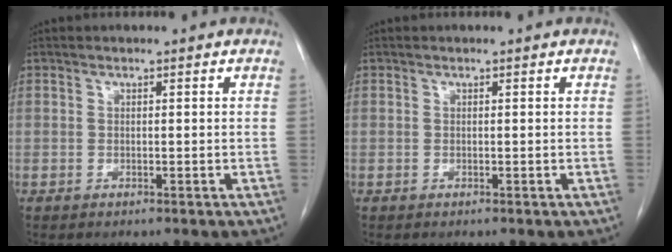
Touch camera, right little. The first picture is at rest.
{"total": 0.0}